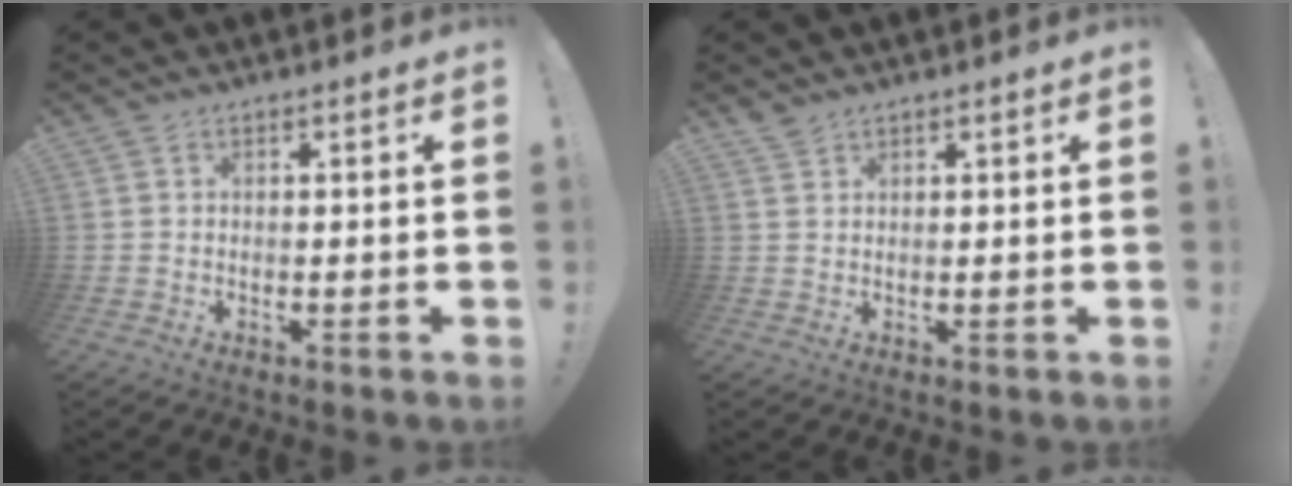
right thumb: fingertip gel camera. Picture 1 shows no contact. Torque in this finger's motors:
{"motor_torque": [-0.32, 0.40, -0.02, 0.39, 0.00]}